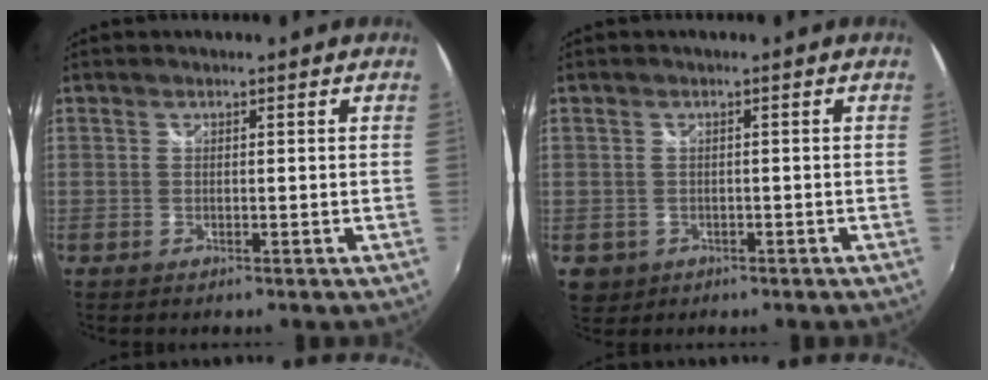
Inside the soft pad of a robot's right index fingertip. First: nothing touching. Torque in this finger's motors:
{"motor_torque": [-0.43, 0.24, -1.06, -0.21]}